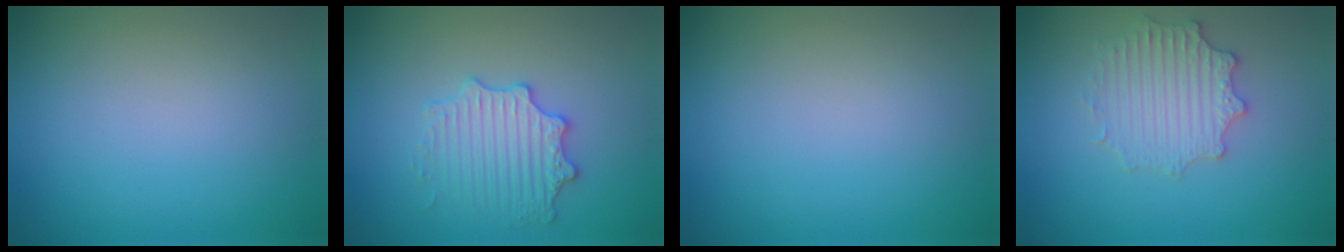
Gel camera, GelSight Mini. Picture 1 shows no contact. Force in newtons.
{"total": 3.1, "press": 3.0, "slide": 0.5}
{"total": 0.0}
{"total": 2.9, "press": 2.9, "slide": 0.2}